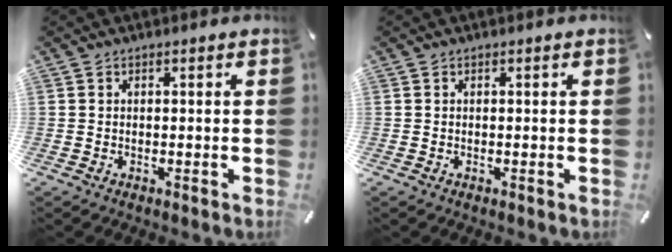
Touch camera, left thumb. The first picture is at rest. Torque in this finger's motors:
{"motor_torque": [0.11, 0.27, 0.18, -0.19, 0.00]}